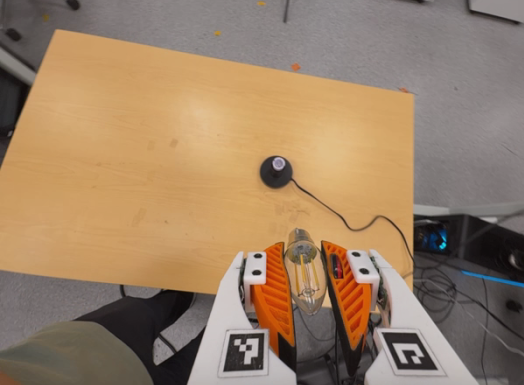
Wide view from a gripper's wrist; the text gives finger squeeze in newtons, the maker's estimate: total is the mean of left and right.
{"total": 17.8, "left": 18.9, "right": 16.7}